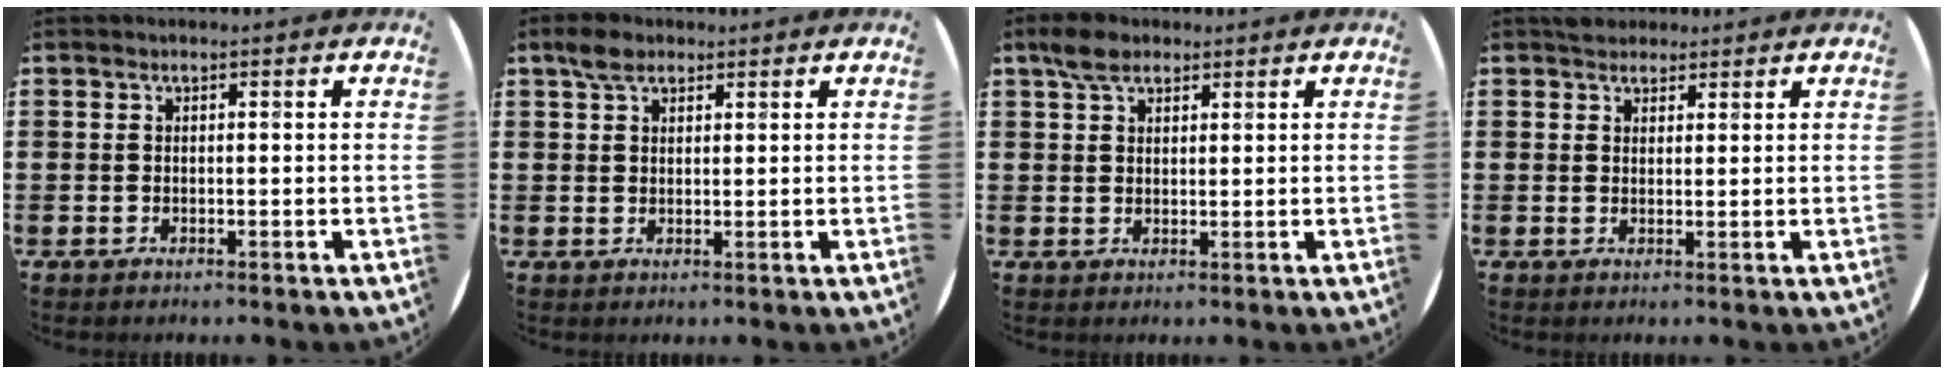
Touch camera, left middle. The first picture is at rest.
{"total": 2.8, "force": [2.1, 1.5, 1.1], "torque": [-0.016, 0.004, 0.038]}
{"total": 3.4, "force": [2.6, 1.7, 1.4], "torque": [-0.024, 0.004, 0.047]}
{"total": 2.3, "force": [2.0, 1.0, -0.1], "torque": [0.006, 0.003, 0.039]}